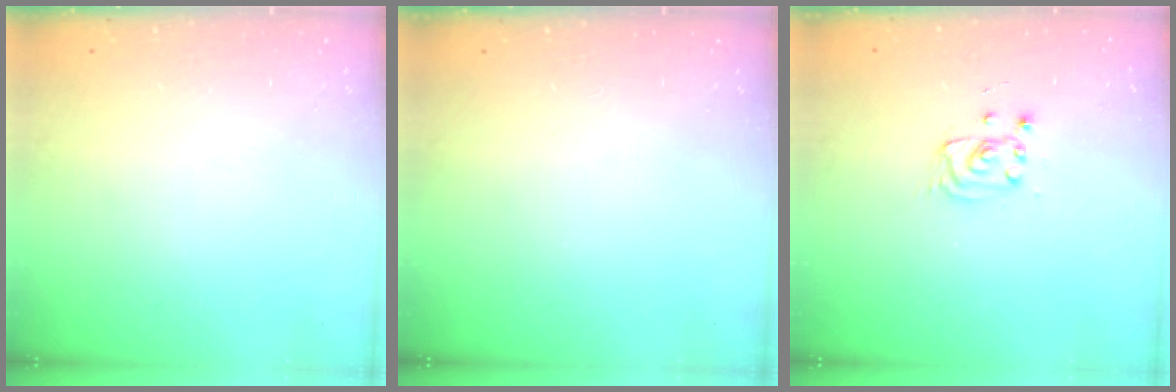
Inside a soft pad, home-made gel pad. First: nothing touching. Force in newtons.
{"total": 0.0}
{"total": 4.4, "press": 4.4, "slide": 0.5}